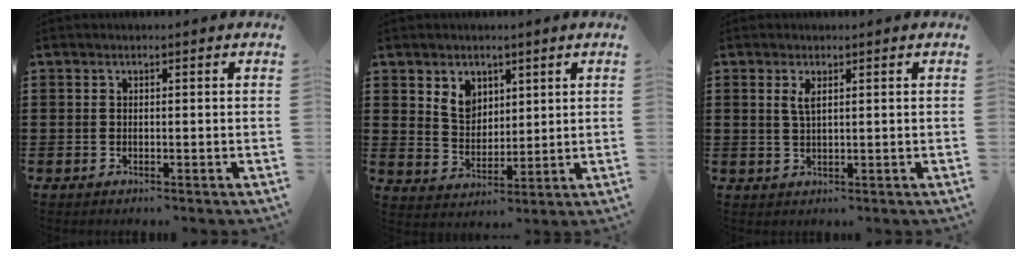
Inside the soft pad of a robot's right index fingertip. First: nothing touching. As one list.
[{"total": 5.1, "force": [2.9, 3.8, 1.7], "torque": [-0.050, 0.013, 0.056]}, {"total": 2.1, "force": [0.9, 0.6, 1.8], "torque": [-0.038, 0.003, 0.015]}]